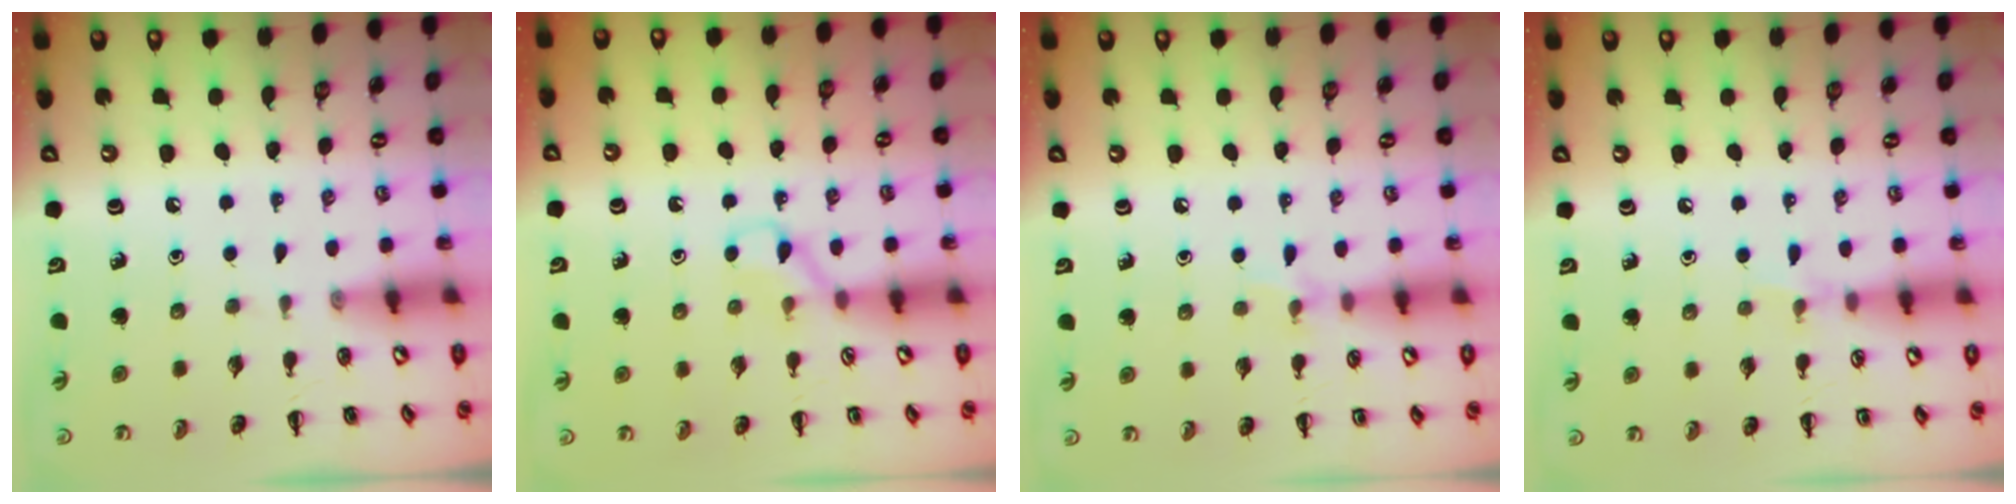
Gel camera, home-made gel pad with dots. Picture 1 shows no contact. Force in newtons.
{"total": 4.4, "press": 4.0, "slide": 1.6}
{"total": 5.1, "press": 4.9, "slide": 1.5}
{"total": 4.4, "press": 4.2, "slide": 1.3}